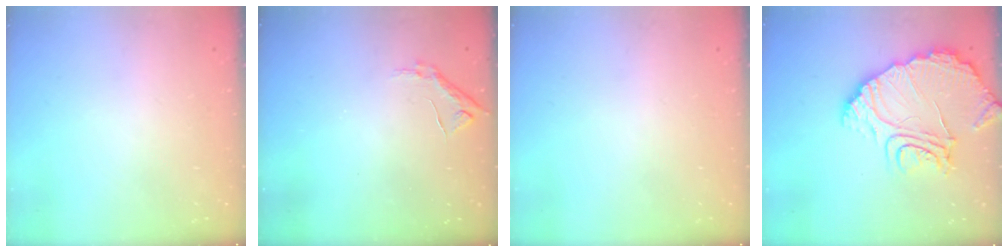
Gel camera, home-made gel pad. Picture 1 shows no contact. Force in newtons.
{"total": 7.4, "press": 7.4, "slide": 0.5}
{"total": 0.0}
{"total": 16.5, "press": 16.4, "slide": 1.9}